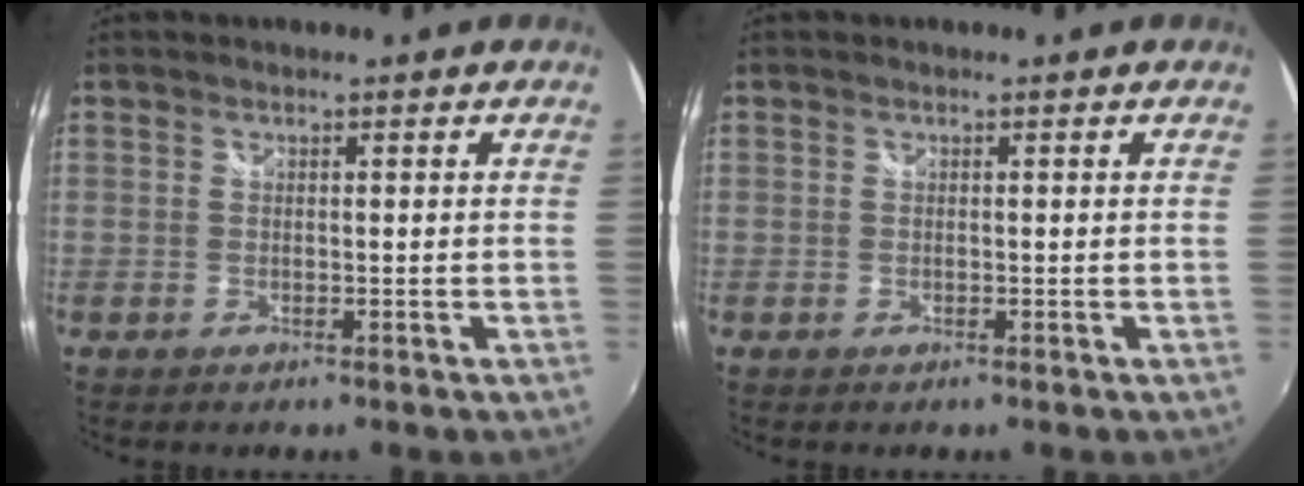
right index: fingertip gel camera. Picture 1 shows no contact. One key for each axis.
{"total": 0.0}